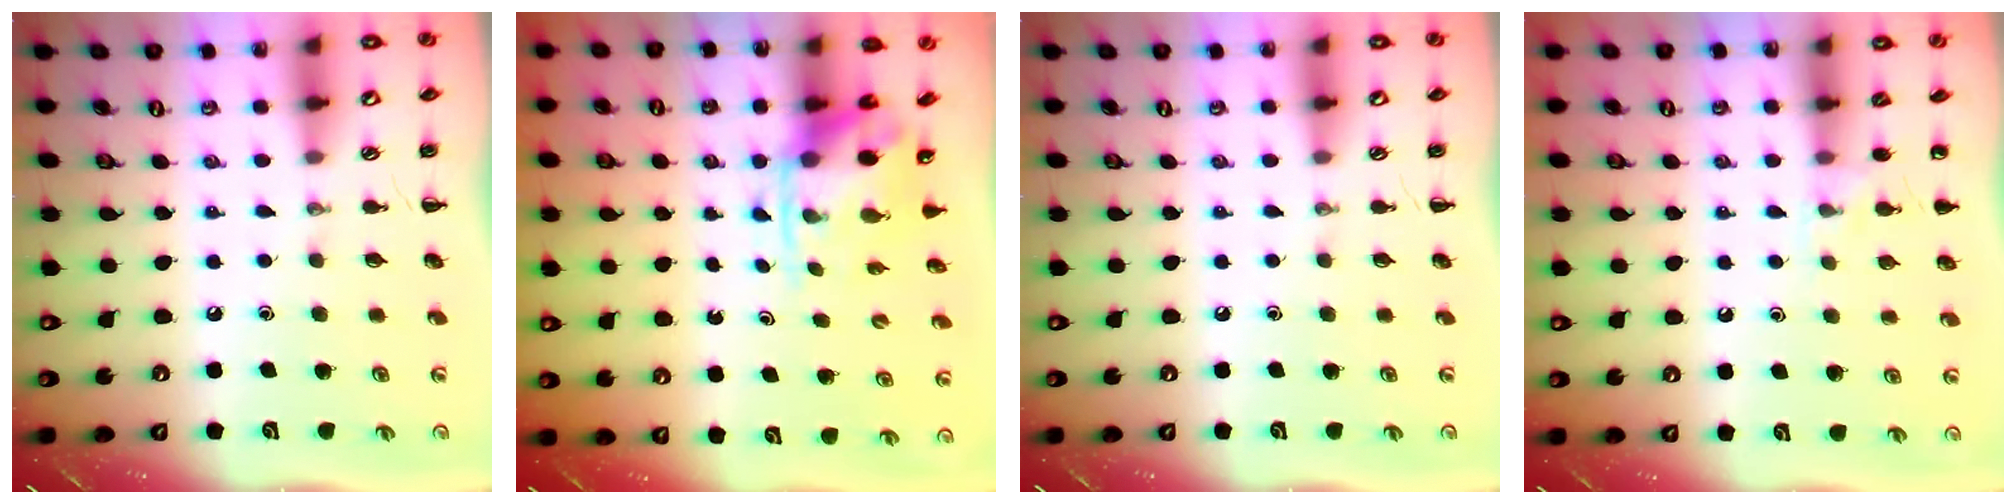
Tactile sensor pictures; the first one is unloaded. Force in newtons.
{"total": 3.7, "press": 3.7, "slide": 0.8}
{"total": 0.0}
{"total": 4.8, "press": 4.5, "slide": 1.6}